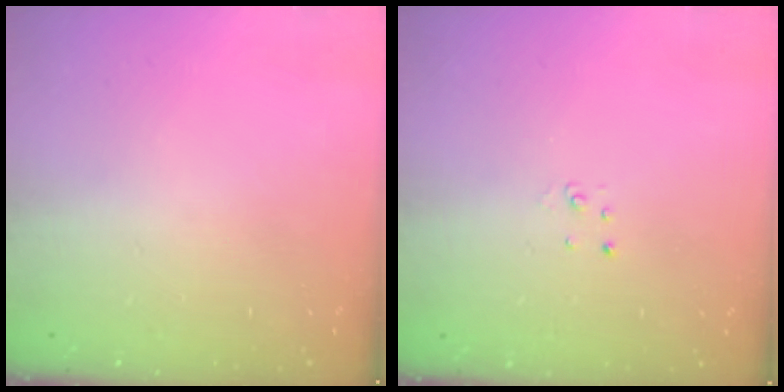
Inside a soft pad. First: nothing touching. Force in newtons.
{"total": 2.0, "press": 2.0, "slide": 0.2}